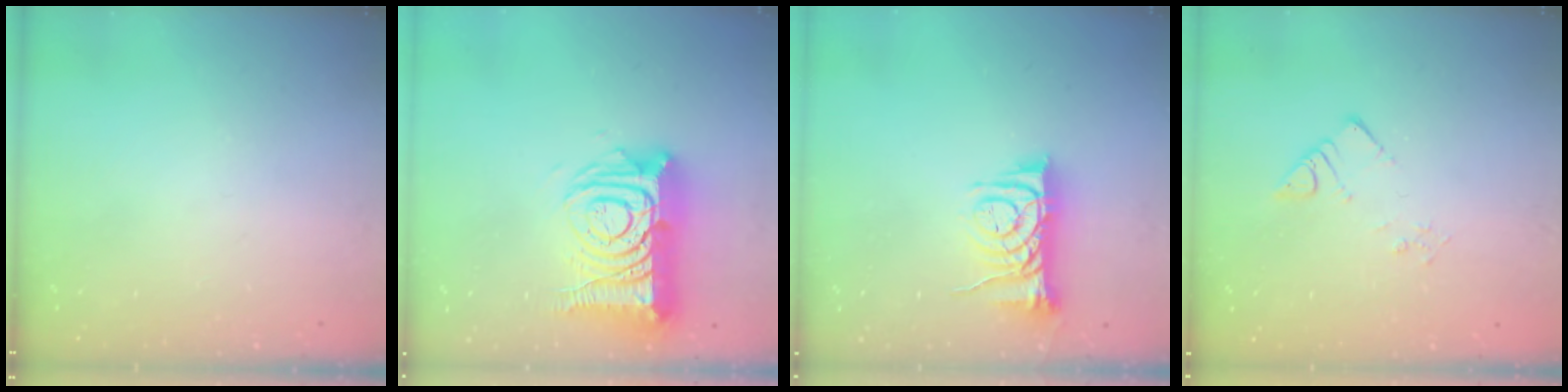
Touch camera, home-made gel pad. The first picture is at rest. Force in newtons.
{"total": 18.4, "press": 18.2, "slide": 2.0}
{"total": 8.0, "press": 8.0, "slide": 0.1}
{"total": 3.9, "press": 3.9, "slide": 0.2}